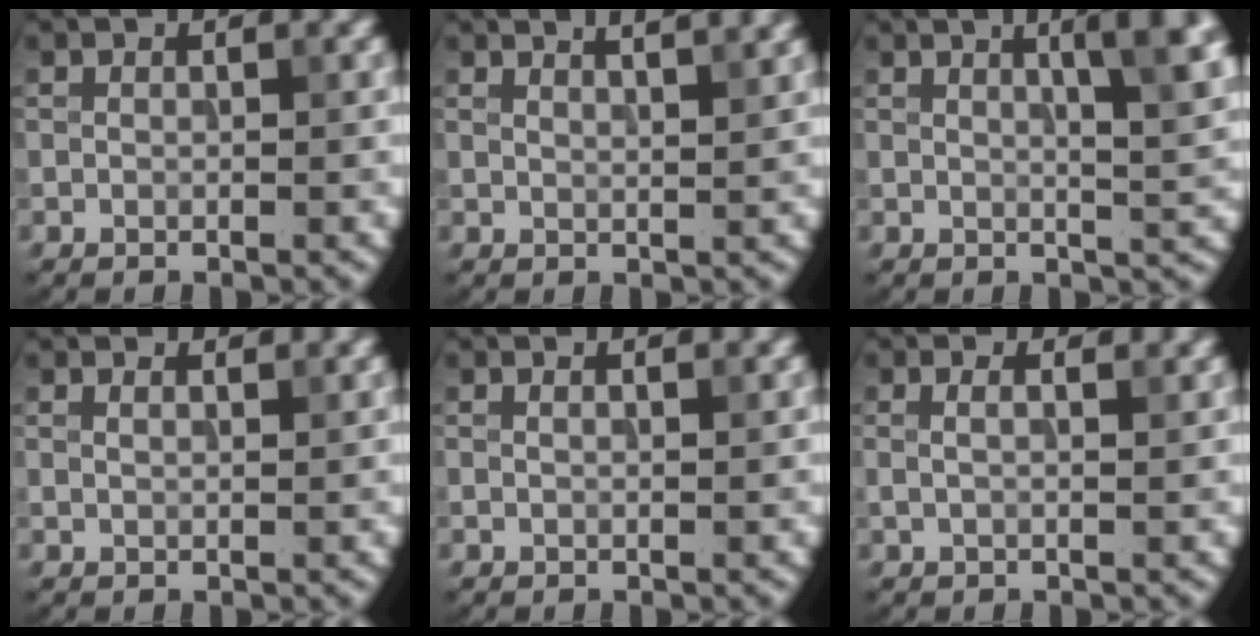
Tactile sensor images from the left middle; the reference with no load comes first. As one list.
[{"total": 4.9, "force": [3.7, 1.7, 2.6], "torque": [0.000, 0.033, 0.016]}, {"total": 5.9, "force": [2.4, 1.4, 5.2], "torque": [-0.048, 0.012, 0.029]}, {"total": 2.2, "force": [2.0, 0.6, 0.9], "torque": [-0.013, 0.002, 0.016]}, {"total": 1.8, "force": [1.4, 0.6, 1.0], "torque": [-0.009, -0.002, 0.002]}, {"total": 3.2, "force": [1.8, 1.4, 2.2], "torque": [-0.020, 0.012, -0.001]}]